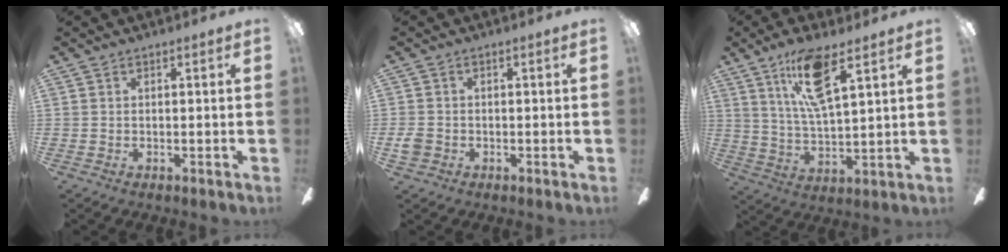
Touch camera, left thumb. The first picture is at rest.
{"total": 2.6, "force": [-0.8, 2.1, 1.3], "torque": [-0.027, 0.005, -0.017]}
{"total": 13.8, "force": [8.2, 4.0, 10.5], "torque": [-0.194, -0.014, 0.138]}